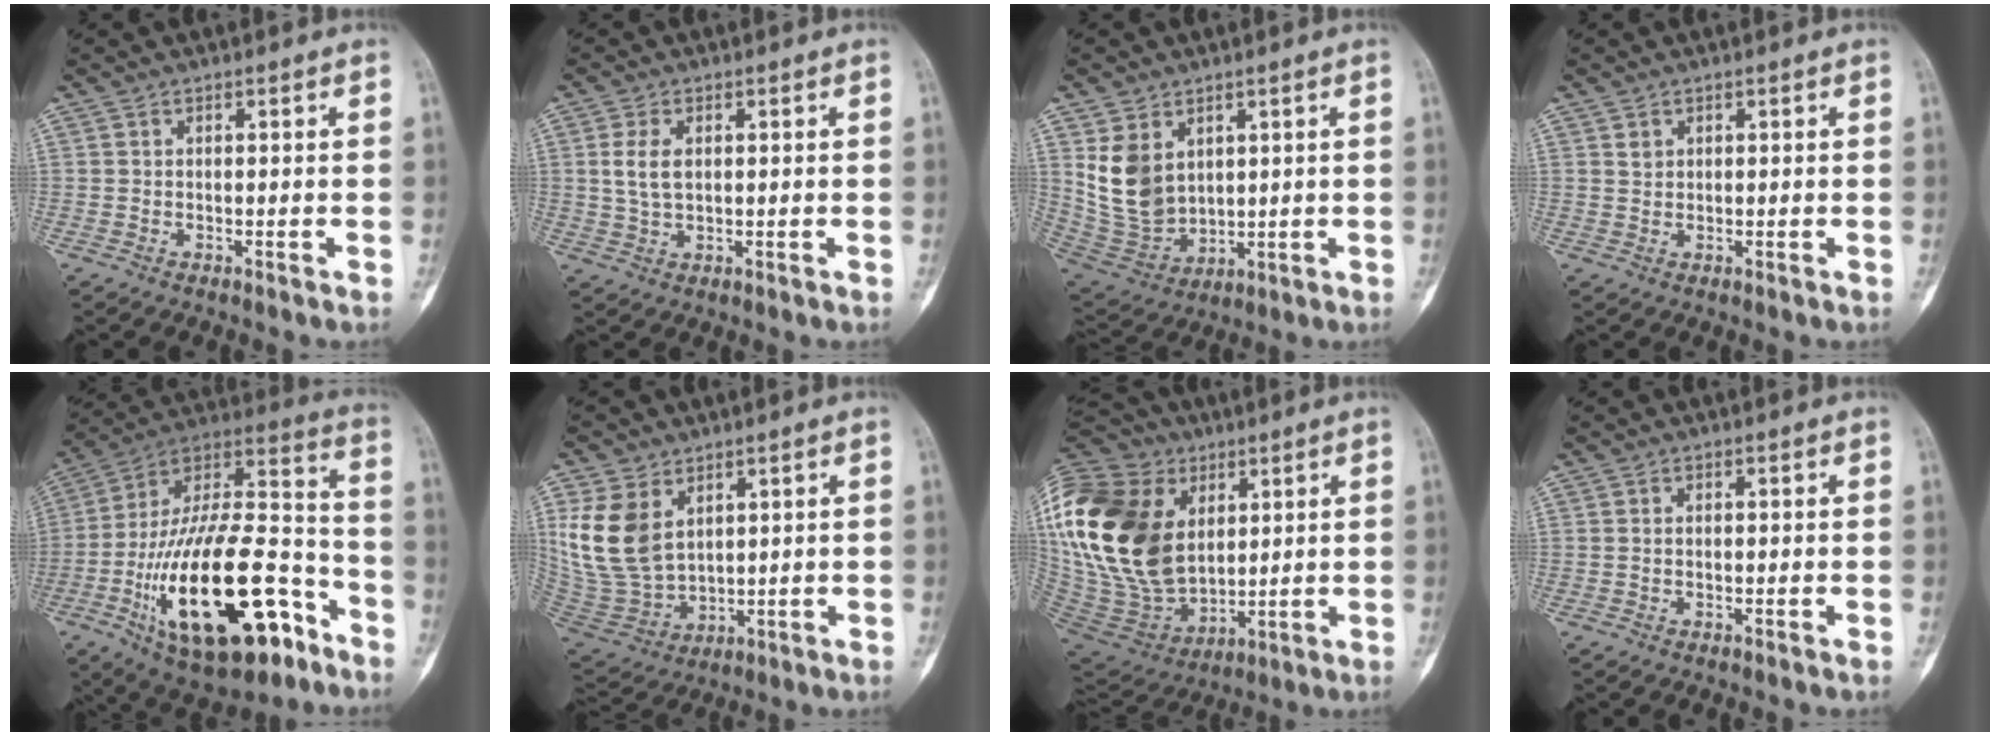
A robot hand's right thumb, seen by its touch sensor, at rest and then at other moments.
{"total": 4.6, "force": [0.9, 2.6, 3.6], "torque": [-0.074, 0.000, 0.019]}
{"total": 11.1, "force": [3.8, 8.1, 6.6], "torque": [-0.107, -0.021, 0.102]}
{"total": 1.2, "force": [0.7, 1.0, 0.4], "torque": [0.001, -0.003, 0.012]}
{"total": 32.3, "force": [-13.2, 14.1, 25.9], "torque": [-0.465, 0.063, -0.205]}
{"total": 13.6, "force": [4.9, 9.3, 8.6], "torque": [-0.163, -0.021, 0.118]}
{"total": 32.5, "force": [7.6, 22.1, 22.6], "torque": [-0.487, 0.003, 0.155]}
{"total": 0.7, "force": [0.0, 0.4, 0.5], "torque": [-0.015, 0.003, 0.001]}